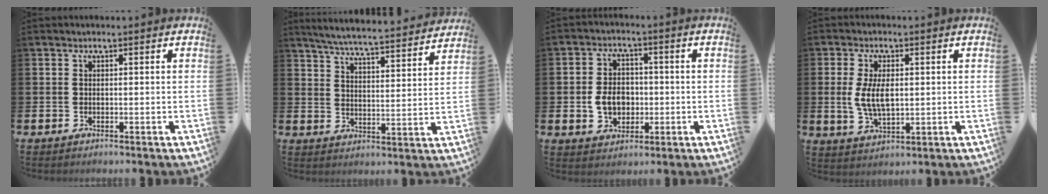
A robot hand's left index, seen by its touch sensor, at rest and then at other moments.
{"total": 6.0, "force": [5.8, 0.1, 1.7], "torque": [-0.052, -0.047, 0.098]}
{"total": 5.3, "force": [-0.7, 4.3, 3.1], "torque": [-0.047, 0.004, -0.019]}
{"total": 5.8, "force": [0.7, 2.8, 5.0], "torque": [-0.094, 0.001, 0.008]}